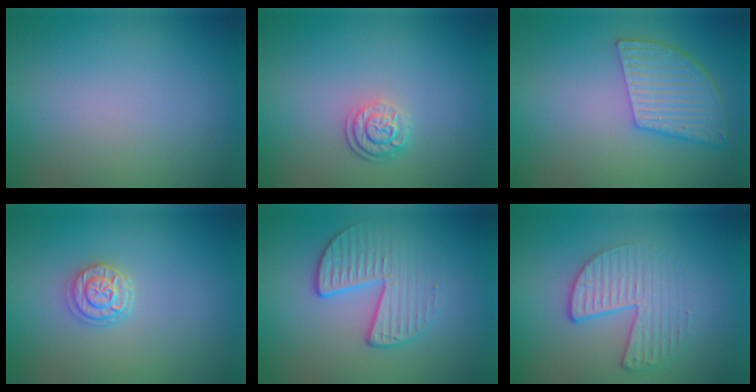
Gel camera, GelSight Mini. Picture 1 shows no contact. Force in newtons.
{"total": 2.5, "press": 1.9, "slide": 1.6}
{"total": 5.2, "press": 3.9, "slide": 3.4}
{"total": 2.3, "press": 2.0, "slide": 1.1}
{"total": 3.4, "press": 2.8, "slide": 2.0}
{"total": 3.4, "press": 2.8, "slide": 1.8}